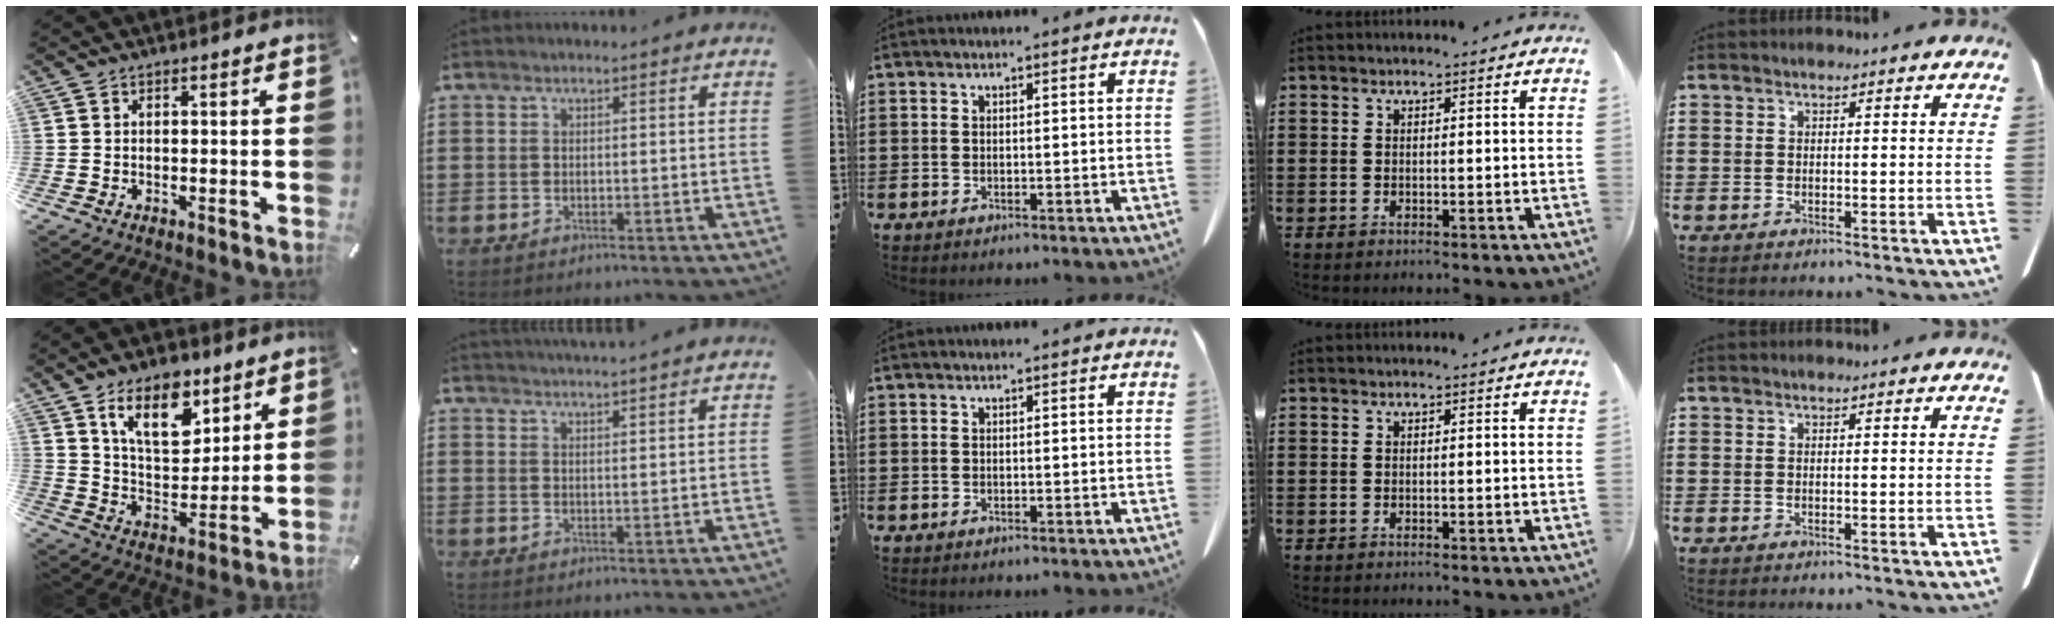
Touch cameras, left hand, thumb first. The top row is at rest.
{"thumb": {"total": 15.4, "force": [9.4, 8.3, 9.0], "torque": [-0.146, -0.033, 0.168]}, "index": {"total": 2.5, "force": [2.4, -0.6, 0.1], "torque": [-0.008, -0.011, 0.045]}}